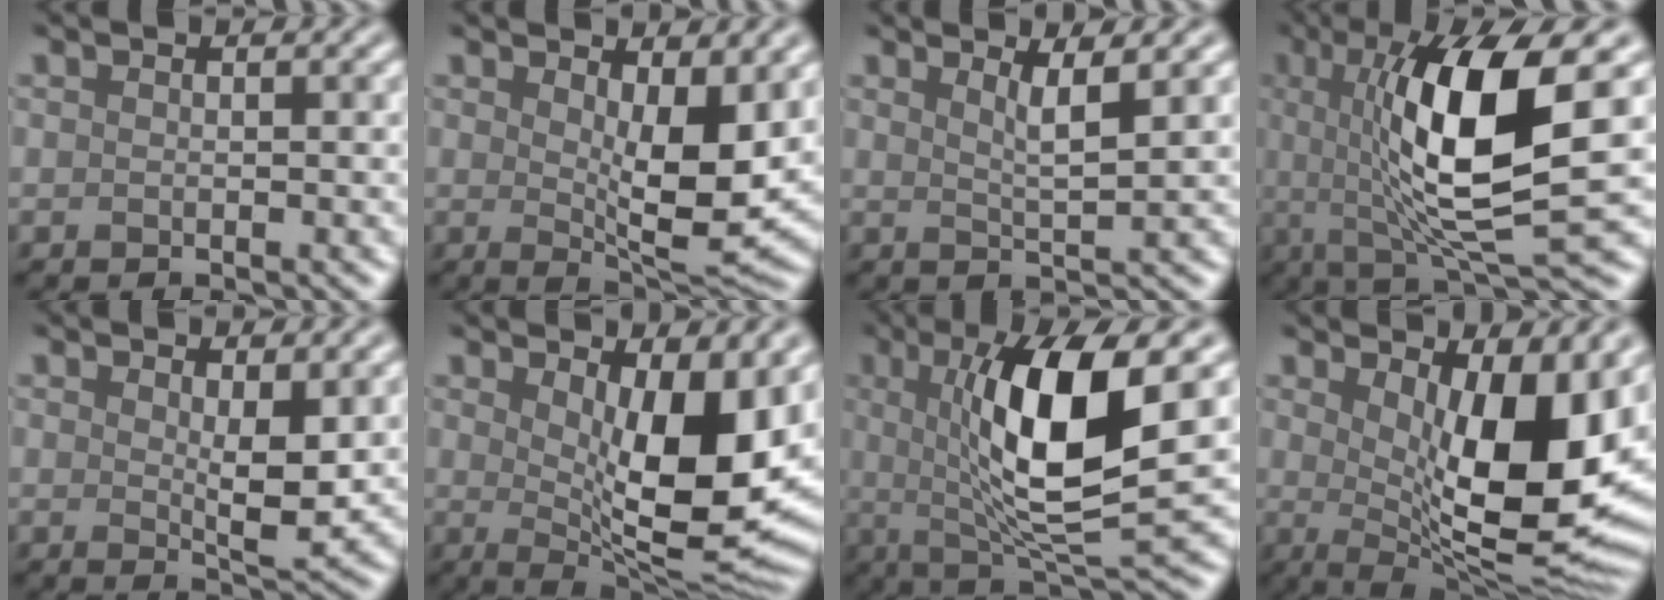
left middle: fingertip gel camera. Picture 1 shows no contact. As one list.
[{"total": 6.7, "force": [1.4, 2.2, 6.1], "torque": [-0.097, -0.017, 0.030]}, {"total": 2.6, "force": [1.3, 0.6, 2.2], "torque": [-0.027, -0.002, 0.020]}, {"total": 11.5, "force": [1.3, 2.8, 11.1], "torque": [-0.168, -0.002, 0.026]}, {"total": 3.2, "force": [0.8, 0.9, 3.0], "torque": [-0.049, -0.009, 0.017]}, {"total": 11.1, "force": [2.0, 3.9, 10.2], "torque": [-0.143, -0.021, 0.036]}, {"total": 10.6, "force": [1.6, 2.6, 10.1], "torque": [-0.156, -0.008, 0.033]}, {"total": 13.1, "force": [2.6, 4.8, 11.9], "torque": [-0.148, -0.017, 0.043]}]